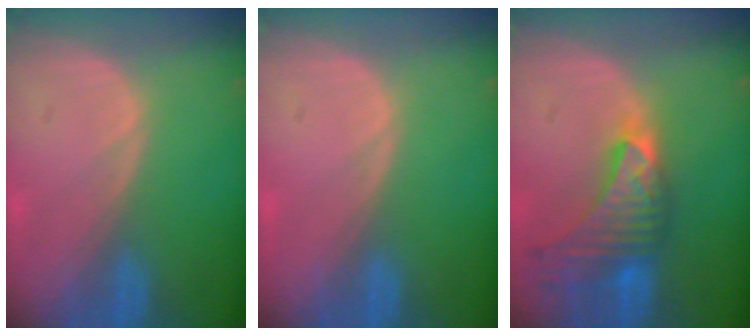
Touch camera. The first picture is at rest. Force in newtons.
{"total": 0.0}
{"total": 9.4, "press": 8.4, "slide": 4.3}